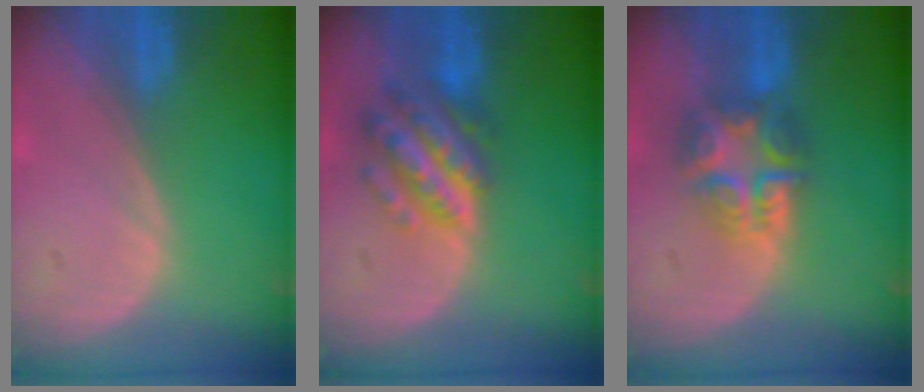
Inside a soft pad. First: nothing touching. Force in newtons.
{"total": 7.5, "press": 7.5, "slide": 0.4}
{"total": 7.9, "press": 6.7, "slide": 4.2}